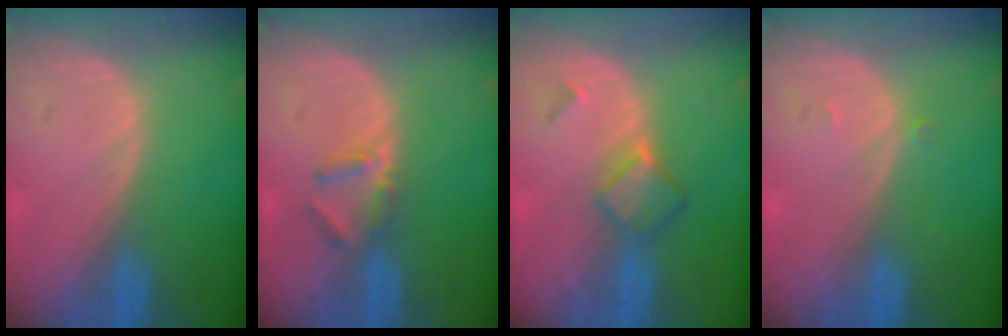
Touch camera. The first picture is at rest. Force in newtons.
{"total": 2.9, "press": 2.6, "slide": 1.1}
{"total": 4.9, "press": 4.3, "slide": 2.3}
{"total": 0.7, "press": 0.5, "slide": 0.5}